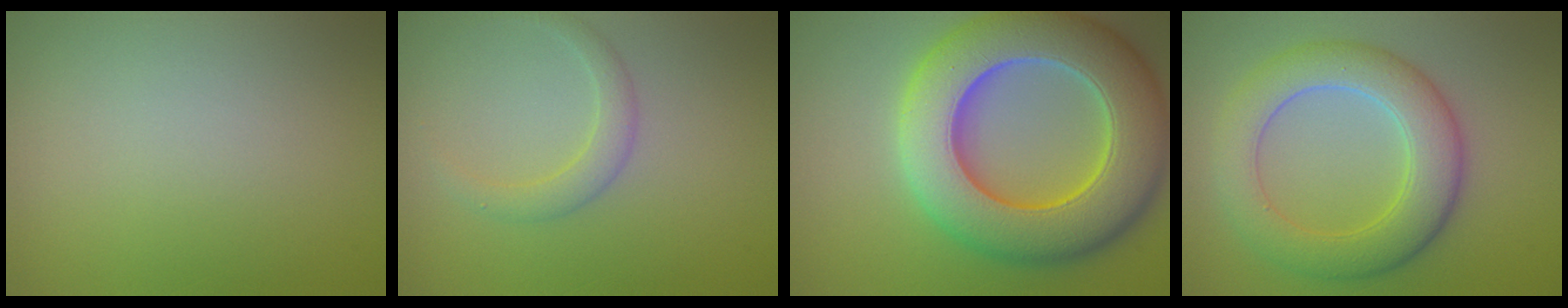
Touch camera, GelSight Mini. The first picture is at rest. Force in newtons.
{"total": 1.8, "press": 1.8, "slide": 0.1}
{"total": 12.5, "press": 12.5, "slide": 0.7}
{"total": 6.5, "press": 6.4, "slide": 0.5}